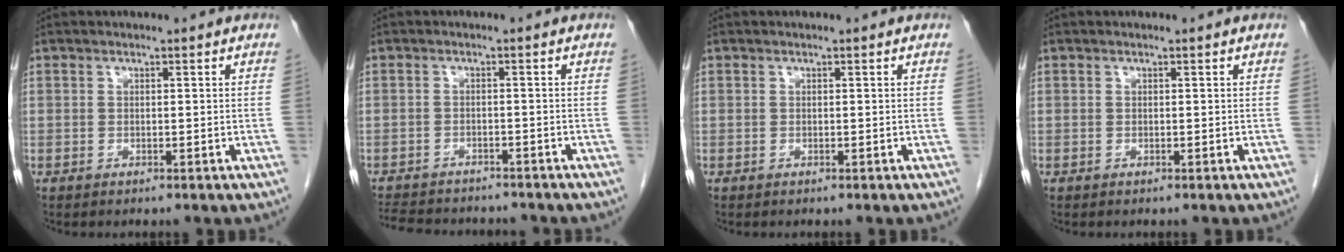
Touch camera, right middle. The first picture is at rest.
{"total": 11.6, "force": [-10.4, 3.5, 3.9], "torque": [-0.085, 0.000, -0.140]}
{"total": 0.0}
{"total": 0.0}